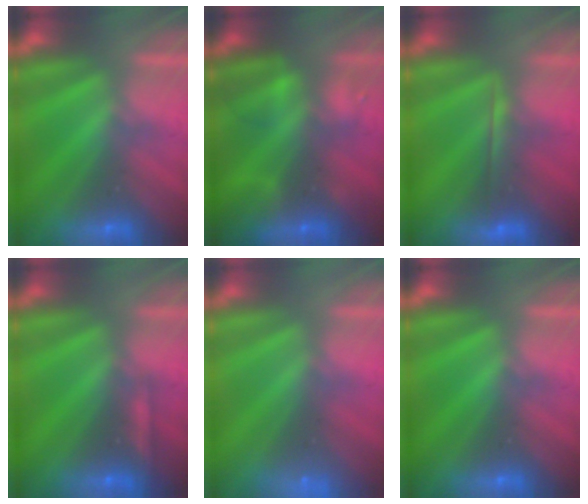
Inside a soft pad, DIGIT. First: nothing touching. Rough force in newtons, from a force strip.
{"total": 7.3}
{"total": 2.0}
{"total": 2.2}
{"total": 2.2}
{"total": 0.0}